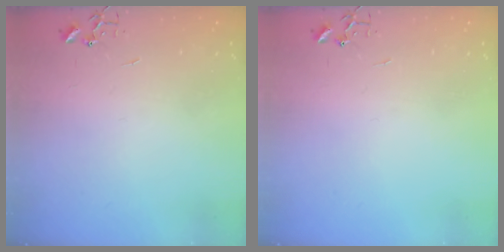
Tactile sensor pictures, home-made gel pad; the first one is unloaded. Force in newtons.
{"total": 0.0}